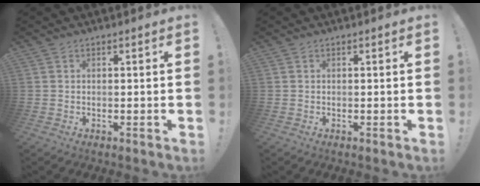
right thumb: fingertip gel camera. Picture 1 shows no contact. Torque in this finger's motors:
{"motor_torque": [-0.07, 0.07, -0.14, 0.14, 0.03]}